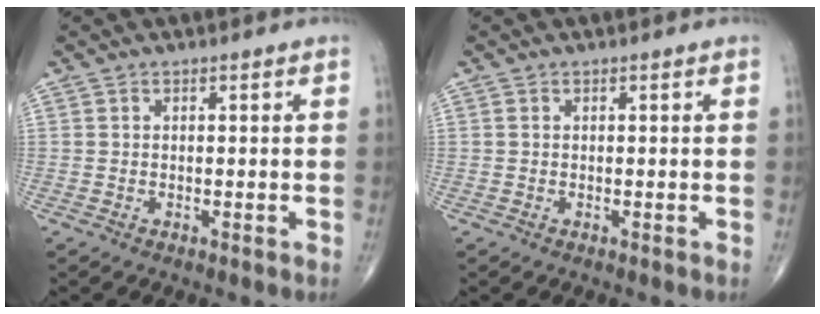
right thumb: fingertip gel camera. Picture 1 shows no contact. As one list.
[{"total": 0.0}]